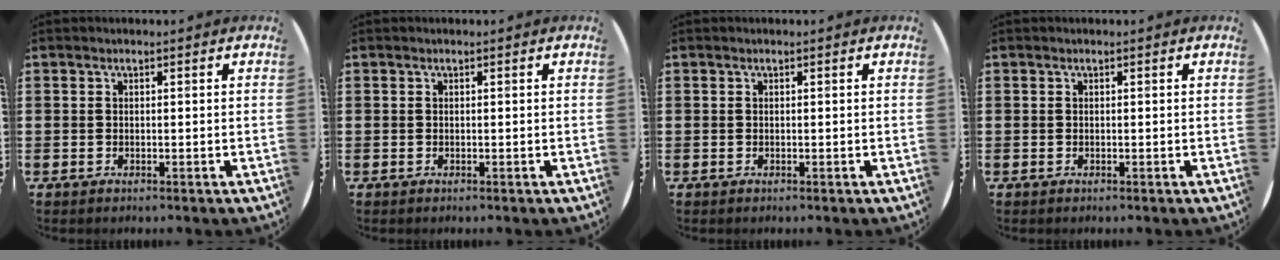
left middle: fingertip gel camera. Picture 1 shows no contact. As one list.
[{"total": 0.0}, {"total": 0.0}, {"total": 0.0}]